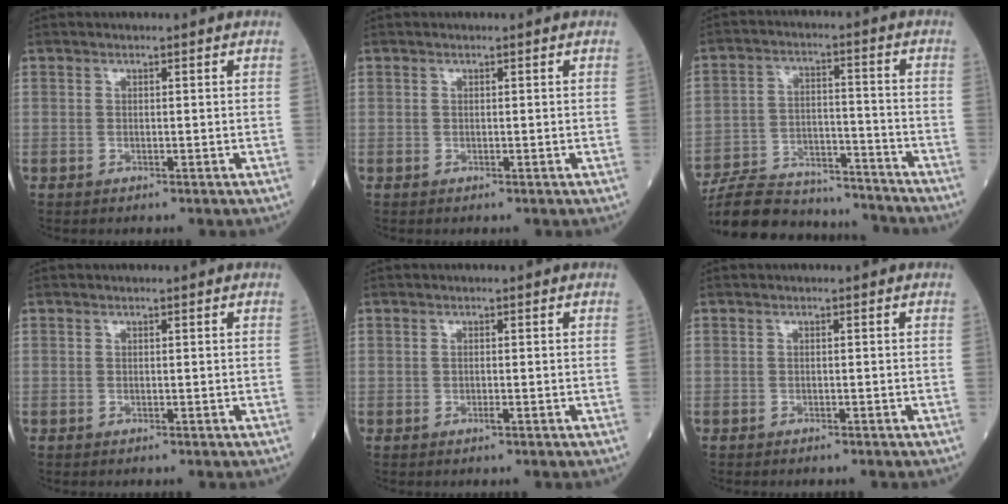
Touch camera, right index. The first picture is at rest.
{"total": 0.0}
{"total": 19.0, "force": [-17.8, 4.4, 4.9], "torque": [-0.114, 0.009, -0.272]}
{"total": 0.0}
{"total": 0.7, "force": [-0.3, 0.0, 0.6], "torque": [-0.014, -0.002, -0.004]}
{"total": 0.8, "force": [-0.8, 0.2, 0.3], "torque": [-0.007, -0.001, -0.010]}